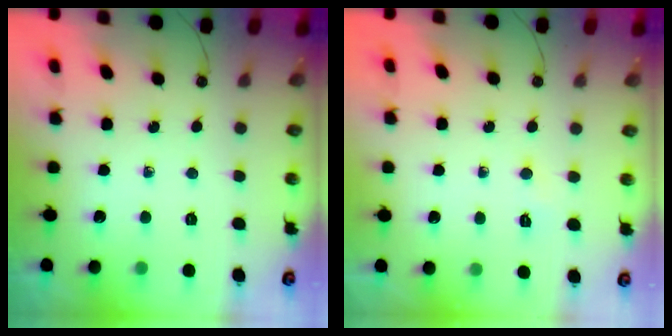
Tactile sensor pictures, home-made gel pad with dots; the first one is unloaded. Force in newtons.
{"total": 2.8, "press": 2.8, "slide": 0.4}